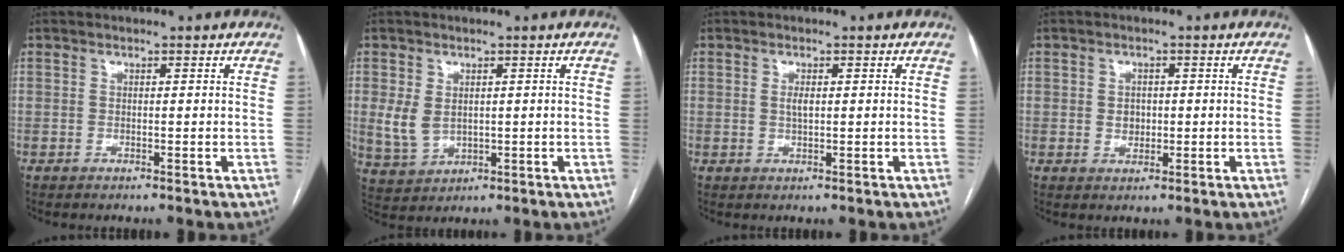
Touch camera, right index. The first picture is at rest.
{"total": 4.9, "force": [0.5, 3.6, 3.3], "torque": [-0.076, 0.001, 0.025]}
{"total": 1.5, "force": [0.2, 0.5, 1.3], "torque": [-0.028, 0.000, 0.005]}
{"total": 2.5, "force": [0.0, 2.0, 1.4], "torque": [-0.019, 0.002, 0.004]}